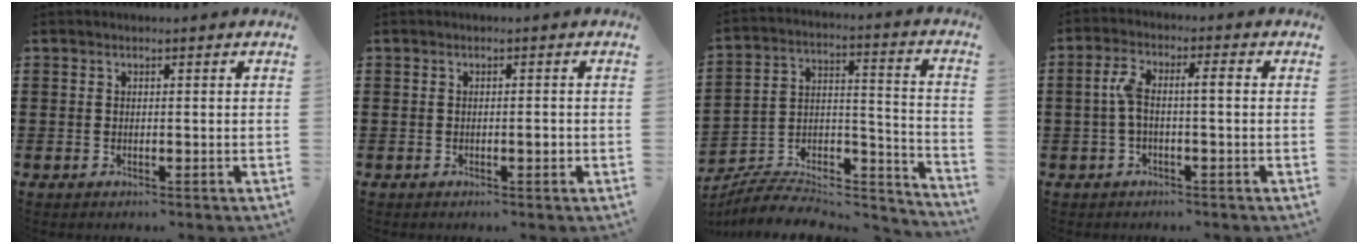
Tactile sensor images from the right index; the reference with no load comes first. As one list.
[{"total": 1.3, "force": [-0.3, 0.3, 1.2], "torque": [-0.021, 0.000, -0.005]}, {"total": 7.3, "force": [-6.3, 2.6, 2.4], "torque": [-0.036, 0.012, -0.122]}, {"total": 4.7, "force": [-0.4, 1.3, 4.5], "torque": [-0.102, 0.000, -0.017]}]